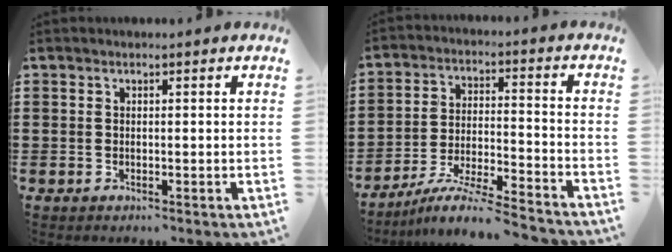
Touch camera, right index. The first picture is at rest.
{"total": 8.0, "force": [-7.2, 0.0, 3.4], "torque": [-0.065, -0.001, -0.144]}